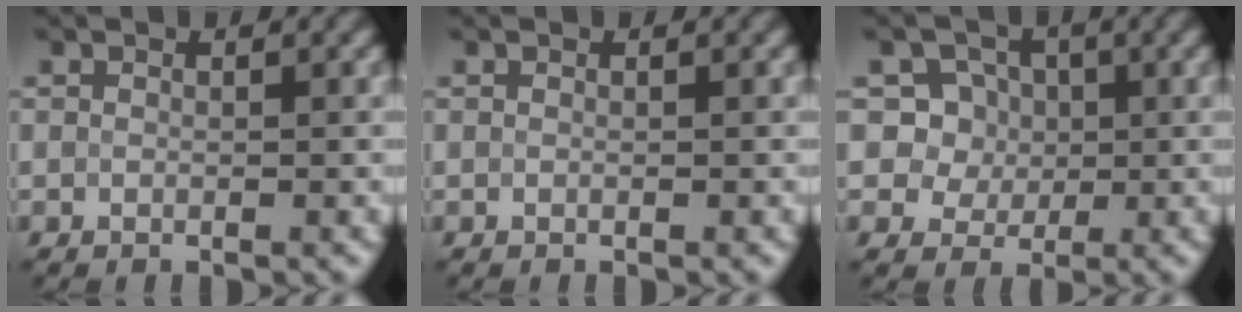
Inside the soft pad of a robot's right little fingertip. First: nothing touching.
{"total": 0.0}
{"total": 6.5, "force": [1.8, 5.8, 2.2], "torque": [-0.031, 0.017, 0.020]}